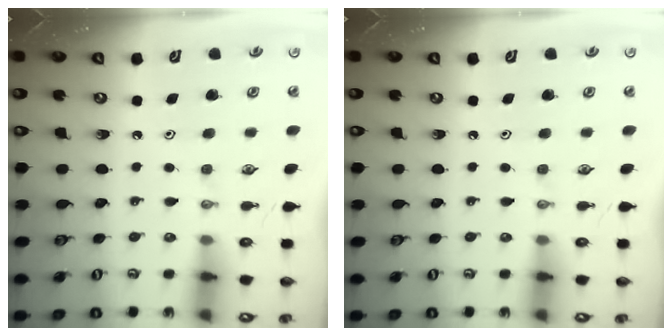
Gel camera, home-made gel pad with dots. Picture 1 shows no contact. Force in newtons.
{"total": 0.0}